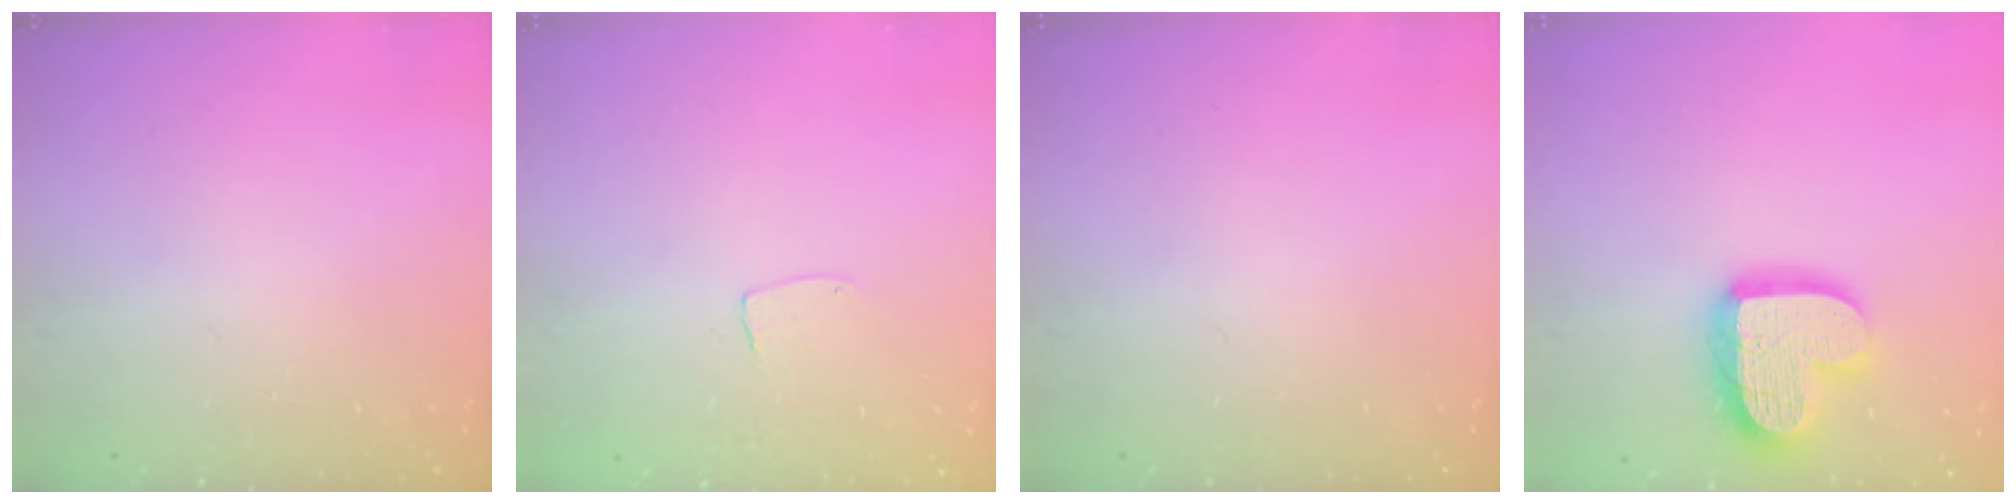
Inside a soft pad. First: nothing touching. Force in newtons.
{"total": 2.6, "press": 2.6, "slide": 0.1}
{"total": 0.0}
{"total": 17.7, "press": 17.6, "slide": 1.3}